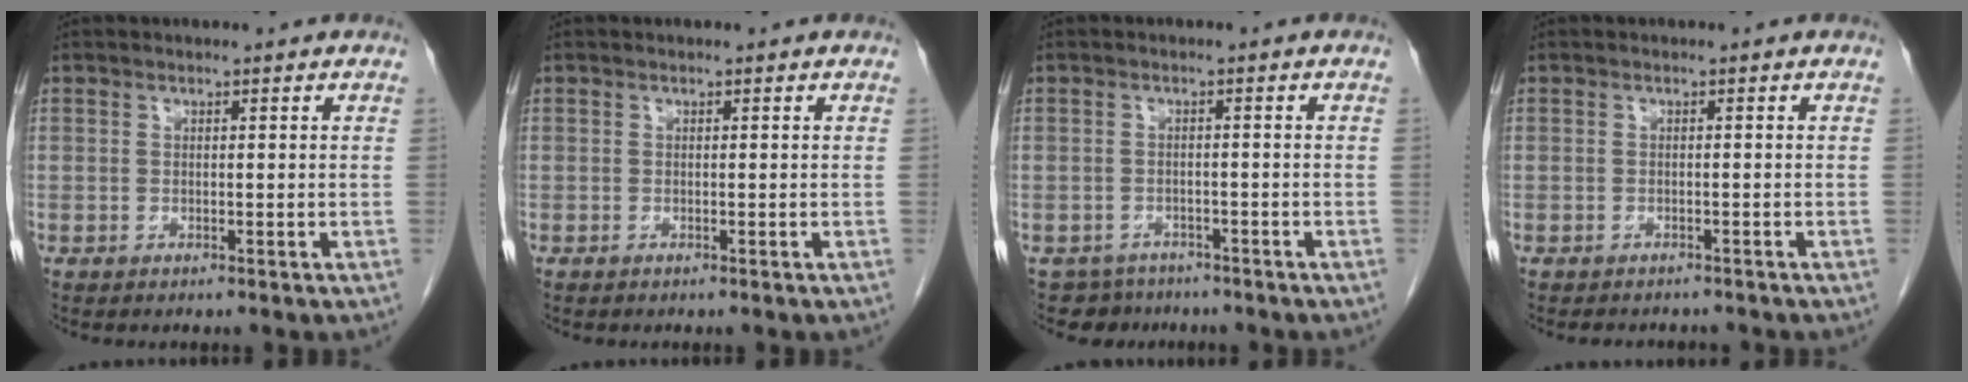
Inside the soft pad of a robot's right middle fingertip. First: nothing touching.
{"total": 0.0}
{"total": 3.9, "force": [-3.2, 2.2, -0.6], "torque": [0.010, 0.005, -0.049]}
{"total": 3.8, "force": [-3.5, 1.2, 1.0], "torque": [-0.012, -0.004, -0.042]}